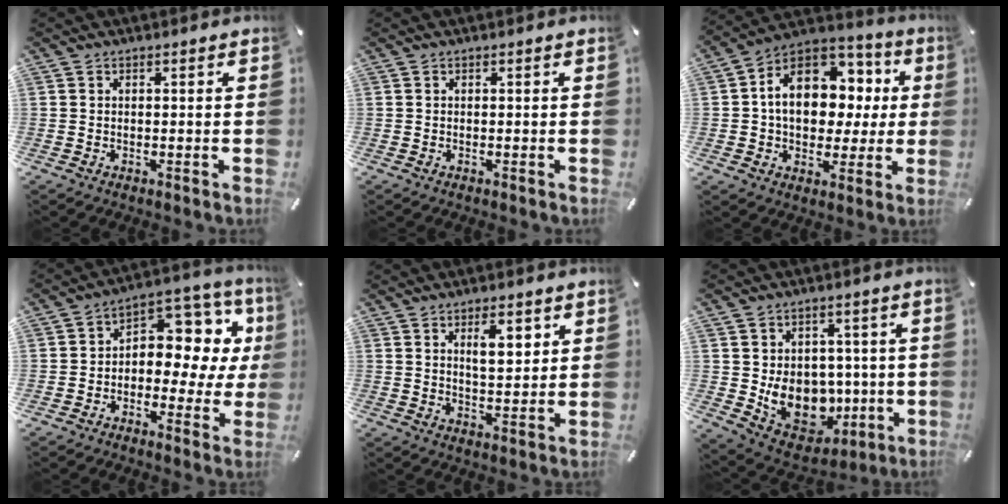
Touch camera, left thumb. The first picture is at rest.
{"total": 0.0}
{"total": 15.1, "force": [2.2, 11.4, 9.6], "torque": [-0.159, -0.010, 0.042]}
{"total": 9.7, "force": [1.2, 7.0, 6.6], "torque": [-0.089, -0.017, 0.021]}
{"total": 7.2, "force": [3.9, 3.0, 5.3], "torque": [-0.073, -0.017, 0.060]}
{"total": 12.3, "force": [0.0, 10.9, 5.6], "torque": [-0.087, -0.022, 0.018]}